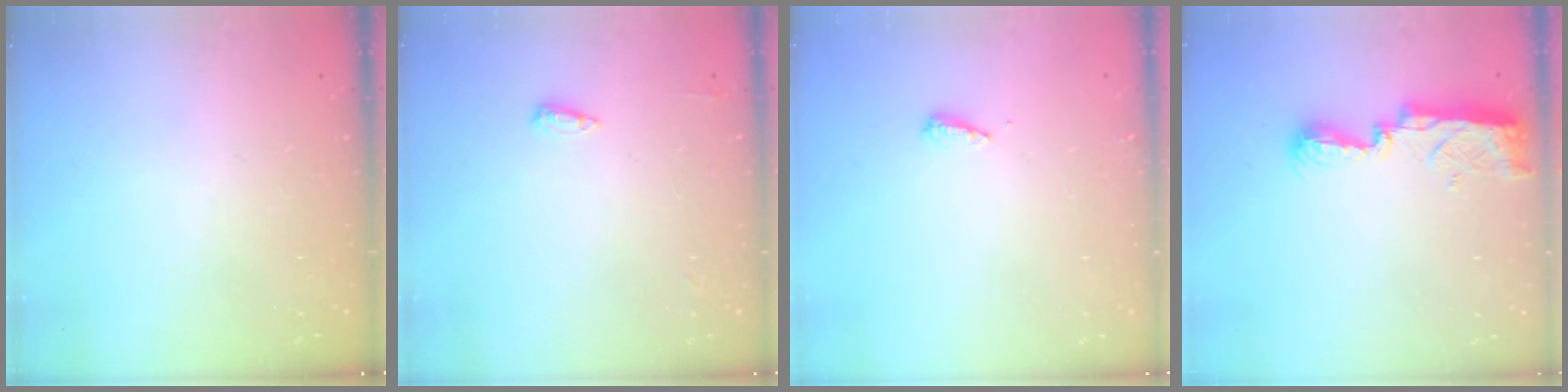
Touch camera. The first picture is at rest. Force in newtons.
{"total": 4.5, "press": 4.4, "slide": 1.0}
{"total": 3.6, "press": 3.6, "slide": 0.3}
{"total": 7.7, "press": 7.6, "slide": 0.6}